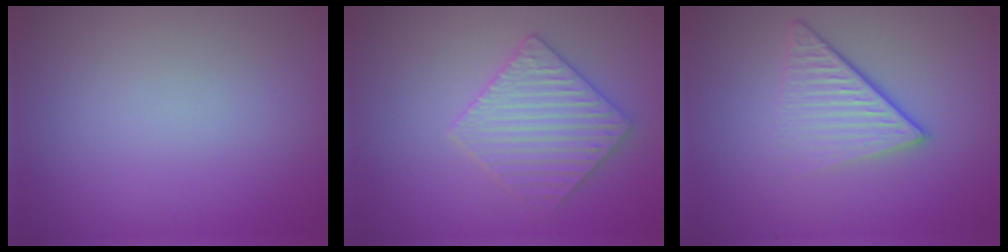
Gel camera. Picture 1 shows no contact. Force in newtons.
{"total": 3.5, "press": 3.5, "slide": 0.4}
{"total": 4.9, "press": 2.9, "slide": 3.9}